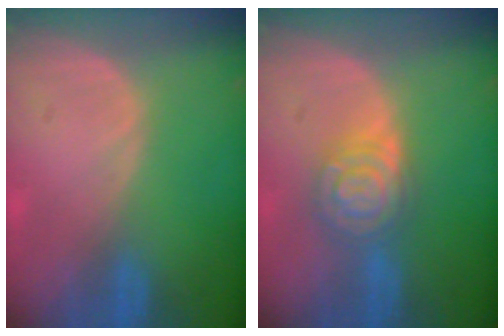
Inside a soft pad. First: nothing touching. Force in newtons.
{"total": 6.7, "press": 6.7, "slide": 0.4}